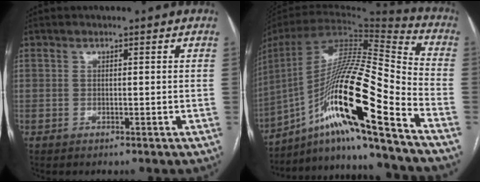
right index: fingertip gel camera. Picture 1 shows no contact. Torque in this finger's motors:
{"motor_torque": [2.14, 0.00, 0.88, 0.21]}